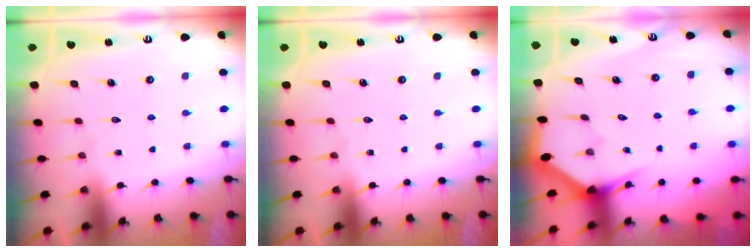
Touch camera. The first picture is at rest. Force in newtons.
{"total": 0.0}
{"total": 2.9, "press": 2.9, "slide": 0.0}